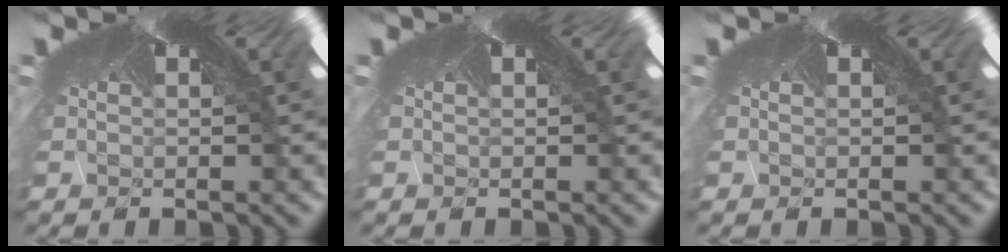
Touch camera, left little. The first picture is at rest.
{"total": 0.0}
{"total": 0.0}